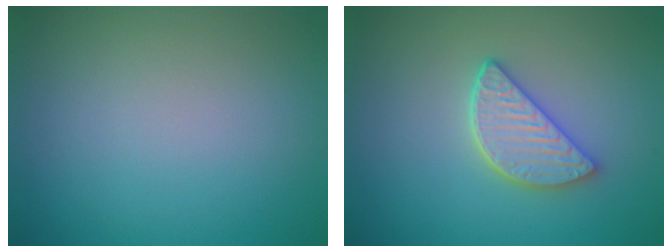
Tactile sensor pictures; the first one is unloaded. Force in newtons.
{"total": 3.9, "press": 3.3, "slide": 2.1}